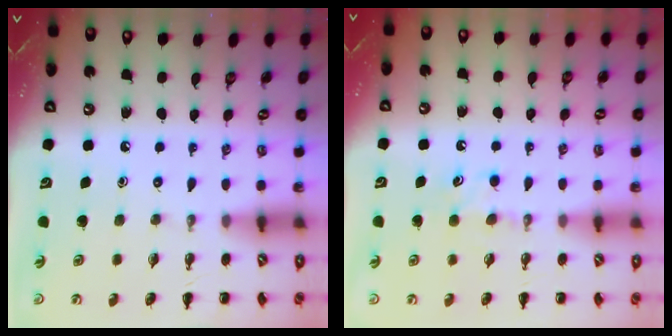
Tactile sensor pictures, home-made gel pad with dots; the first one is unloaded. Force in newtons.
{"total": 5.7, "press": 5.5, "slide": 1.5}